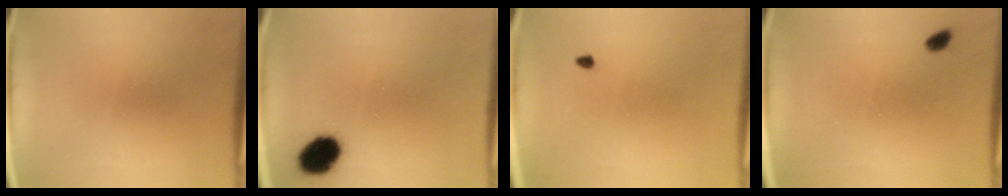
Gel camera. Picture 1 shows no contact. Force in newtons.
{"total": 8.4}
{"total": 0.7}
{"total": 1.3}